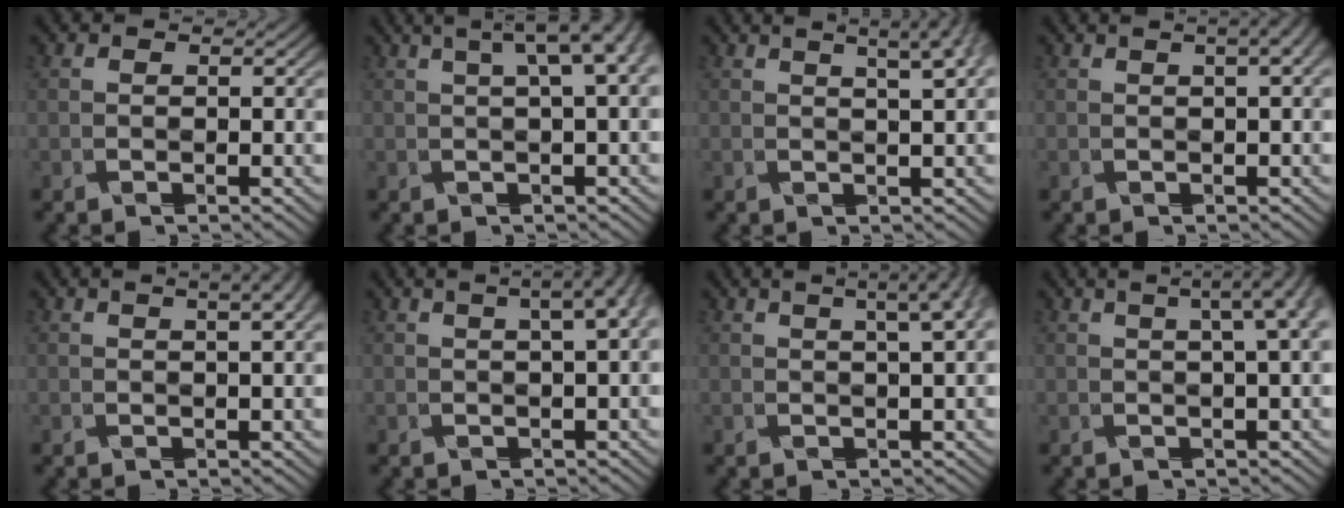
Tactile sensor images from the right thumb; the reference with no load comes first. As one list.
[{"total": 6.8, "force": [2.1, 1.2, 6.4], "torque": [-0.114, 0.010, 0.040]}, {"total": 5.3, "force": [2.8, 1.1, 4.3], "torque": [-0.064, 0.017, 0.042]}, {"total": 3.5, "force": [0.9, 1.2, 3.2], "torque": [-0.059, 0.000, 0.026]}, {"total": 3.5, "force": [1.3, 1.0, 3.1], "torque": [-0.058, 0.006, 0.029]}, {"total": 5.3, "force": [1.2, 1.3, 5.0], "torque": [-0.083, 0.001, 0.026]}, {"total": 5.4, "force": [1.9, 1.0, 4.9], "torque": [-0.074, 0.014, 0.030]}, {"total": 5.9, "force": [1.5, 1.0, 5.7], "torque": [-0.087, 0.010, 0.026]}]